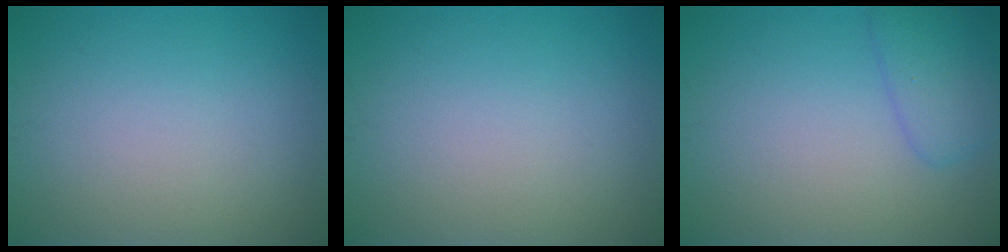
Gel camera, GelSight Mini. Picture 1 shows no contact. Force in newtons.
{"total": 0.0}
{"total": 2.7, "press": 2.7, "slide": 0.2}